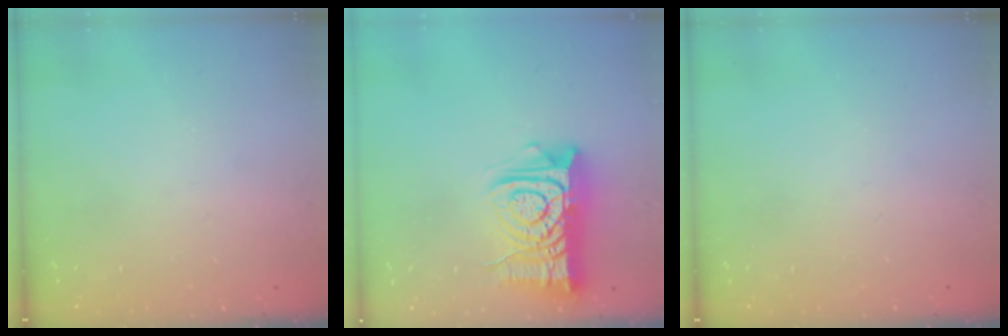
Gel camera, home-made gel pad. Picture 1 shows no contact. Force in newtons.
{"total": 13.2, "press": 13.2, "slide": 1.5}
{"total": 0.0}